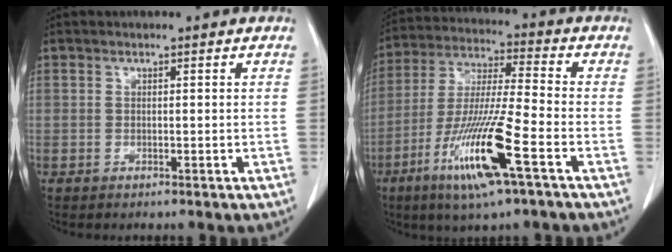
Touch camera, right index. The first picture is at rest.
{"total": 16.4, "force": [-7.1, 0.6, 14.7], "torque": [-0.301, -0.025, -0.134]}